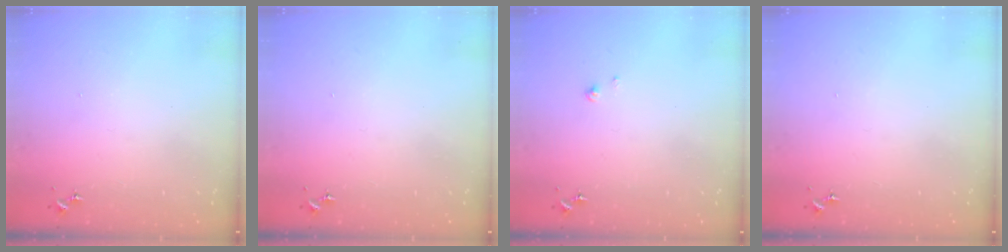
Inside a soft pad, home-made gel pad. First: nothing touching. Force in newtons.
{"total": 0.0}
{"total": 1.4, "press": 1.4, "slide": 0.1}
{"total": 0.0}